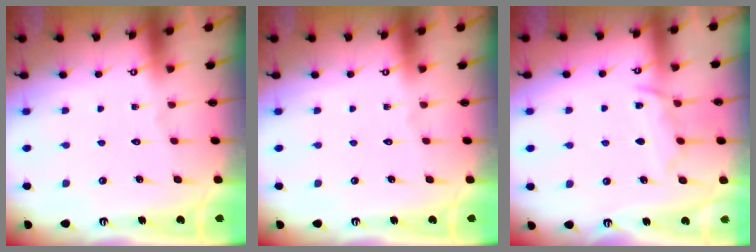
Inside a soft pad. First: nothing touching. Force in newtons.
{"total": 0.0}
{"total": 9.0, "press": 8.9, "slide": 1.0}